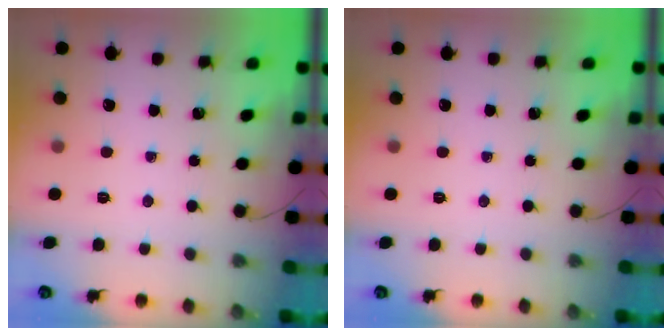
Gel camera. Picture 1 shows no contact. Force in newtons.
{"total": 0.0}